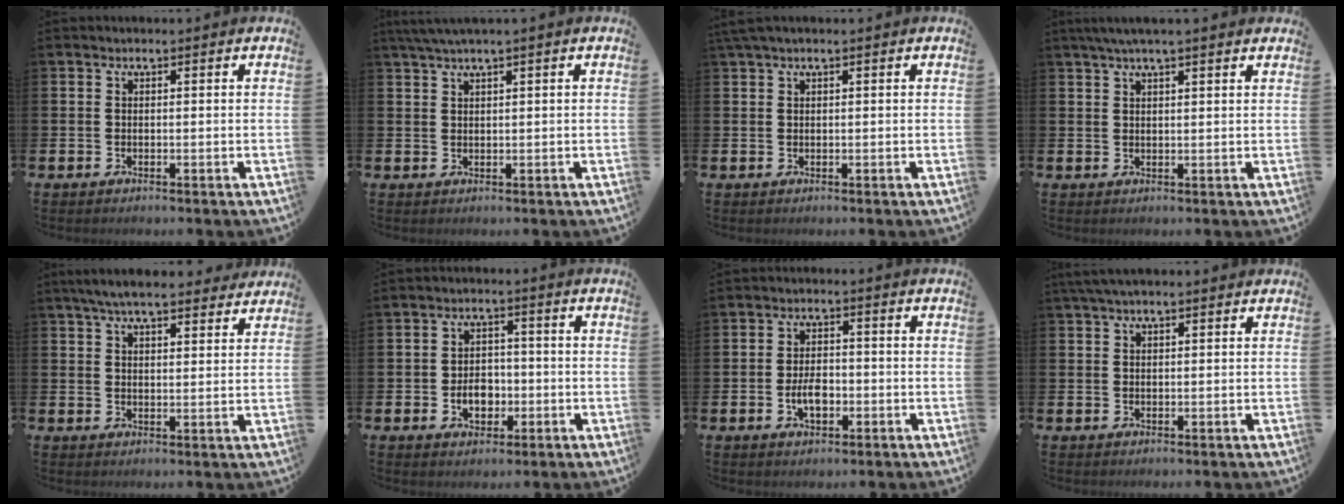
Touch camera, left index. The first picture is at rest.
{"total": 2.4, "force": [1.7, -0.2, 1.7], "torque": [-0.039, 0.004, 0.032]}
{"total": 1.6, "force": [1.5, 0.3, 0.5], "torque": [-0.008, 0.002, 0.027]}
{"total": 3.2, "force": [2.7, 0.2, 1.8], "torque": [-0.037, -0.001, 0.048]}
{"total": 5.9, "force": [5.5, 1.0, 2.1], "torque": [-0.042, -0.020, 0.098]}
{"total": 4.1, "force": [-1.1, 3.0, 2.5], "torque": [-0.033, -0.002, -0.026]}
{"total": 3.8, "force": [-0.9, 2.2, 2.9], "torque": [-0.044, 0.000, -0.019]}
{"total": 2.3, "force": [1.9, 0.5, 1.3], "torque": [-0.025, 0.003, 0.033]}